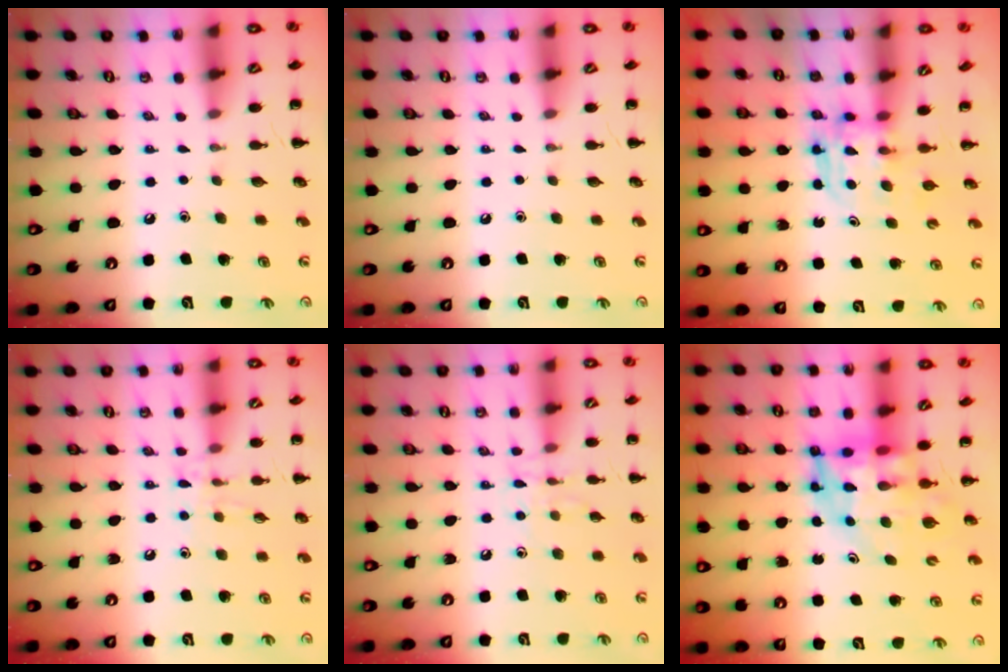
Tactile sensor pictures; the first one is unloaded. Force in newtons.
{"total": 0.0}
{"total": 3.6, "press": 3.6, "slide": 0.2}
{"total": 8.4, "press": 8.3, "slide": 1.5}
{"total": 7.0, "press": 6.9, "slide": 1.1}
{"total": 9.3, "press": 8.8, "slide": 2.8}